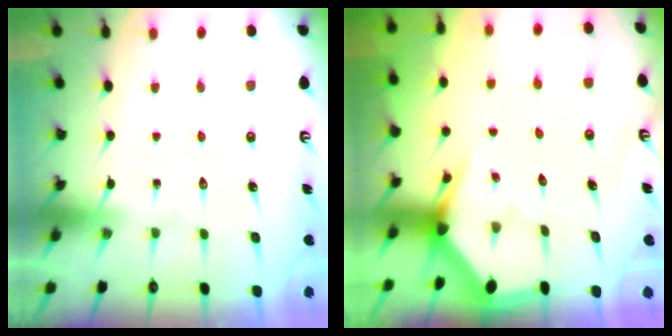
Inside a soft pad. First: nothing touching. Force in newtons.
{"total": 3.0, "press": 3.0, "slide": 0.1}